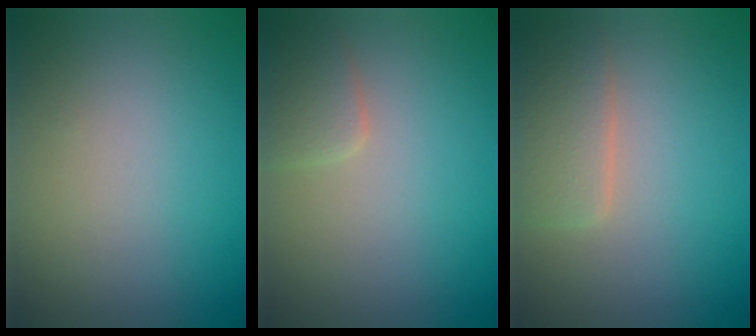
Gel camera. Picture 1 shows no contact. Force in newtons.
{"total": 1.9, "press": 1.9, "slide": 0.1}
{"total": 2.8, "press": 2.8, "slide": 0.2}